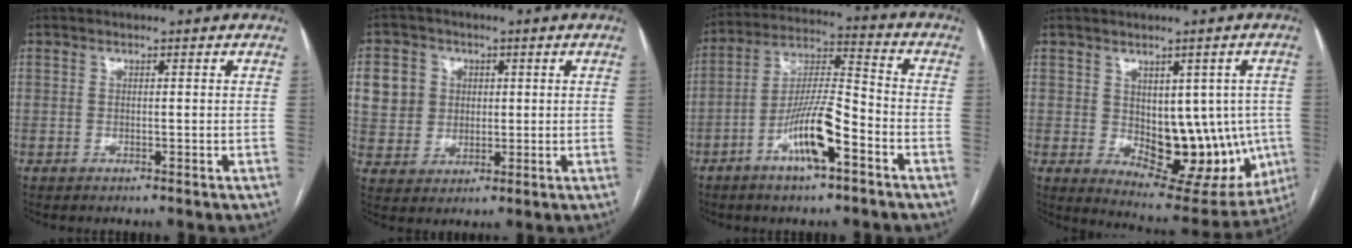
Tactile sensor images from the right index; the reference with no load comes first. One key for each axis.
{"total": 8.1, "fx": 2.0, "fy": 7.5, "fz": 2.2, "tx": -0.051, "ty": 0.021, "tz": 0.045}
{"total": 11.6, "fx": -5.4, "fy": 2.0, "fz": 10.0, "tx": -0.192, "ty": 0.006, "tz": -0.099}
{"total": 15.5, "fx": -1.2, "fy": 8.5, "fz": 12.9, "tx": -0.160, "ty": -0.001, "tz": 0.009}